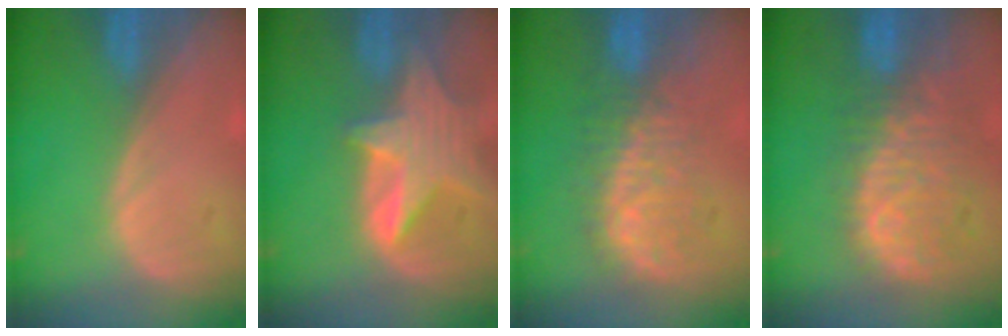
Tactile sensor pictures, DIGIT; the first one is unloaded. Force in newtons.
{"total": 8.4, "press": 7.6, "slide": 3.6}
{"total": 8.5, "press": 8.4, "slide": 0.9}
{"total": 10.8, "press": 9.4, "slide": 5.3}